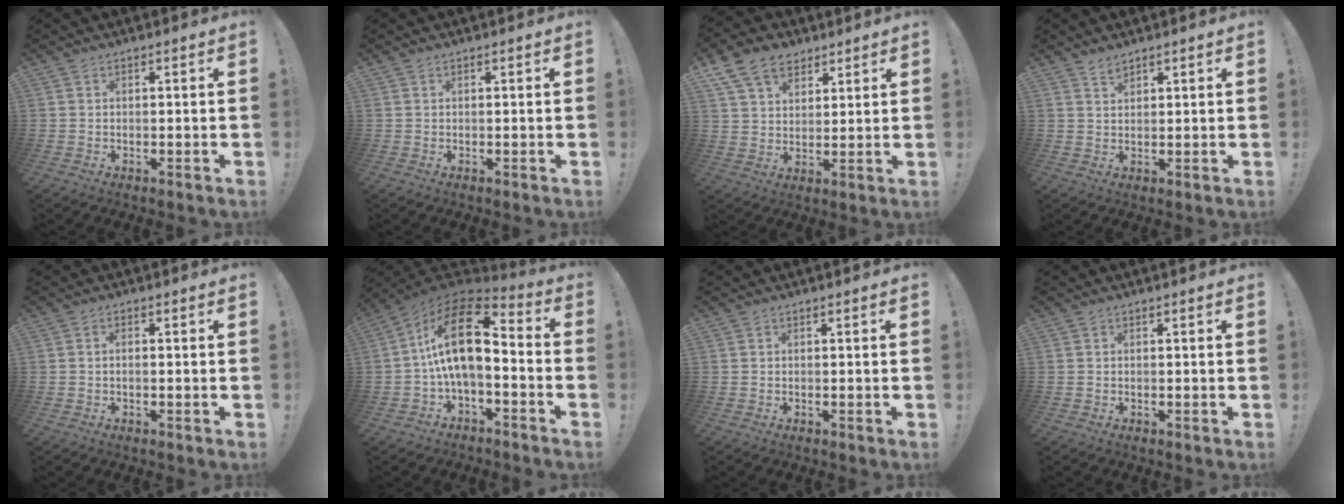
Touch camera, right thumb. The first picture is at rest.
{"total": 0.0}
{"total": 12.2, "force": [7.4, 8.3, 5.0], "torque": [-0.087, -0.034, 0.144]}
{"total": 2.5, "force": [2.2, 0.8, 0.8], "torque": [-0.001, -0.017, 0.039]}
{"total": 1.2, "force": [-0.5, 0.3, 1.0], "torque": [-0.017, 0.003, -0.009]}
{"total": 16.9, "force": [1.9, 7.9, 14.9], "torque": [-0.265, -0.005, 0.033]}
{"total": 0.0}
{"total": 0.0}